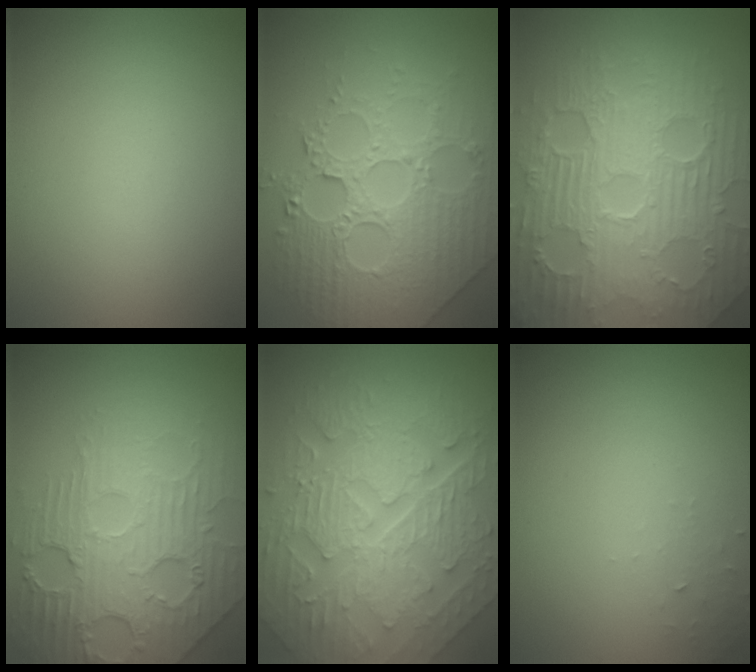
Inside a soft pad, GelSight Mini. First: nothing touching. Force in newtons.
{"total": 8.2, "press": 6.0, "slide": 5.5}
{"total": 11.2, "press": 7.4, "slide": 8.5}
{"total": 6.9, "press": 5.3, "slide": 4.4}
{"total": 10.4, "press": 7.1, "slide": 7.6}
{"total": 1.0, "press": 0.9, "slide": 0.1}